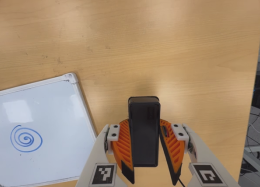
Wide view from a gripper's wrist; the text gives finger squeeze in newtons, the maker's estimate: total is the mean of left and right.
{"total": 7.6, "left": 6.6, "right": 8.7}